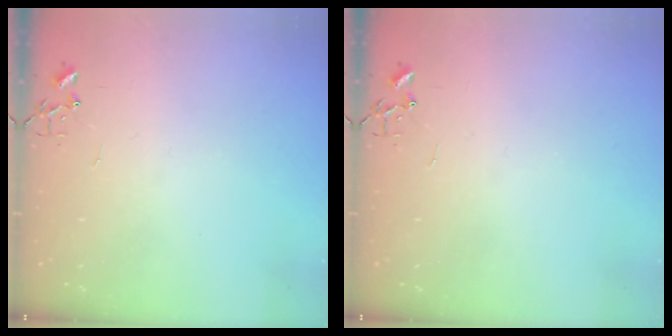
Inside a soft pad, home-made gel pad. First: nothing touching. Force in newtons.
{"total": 0.0}